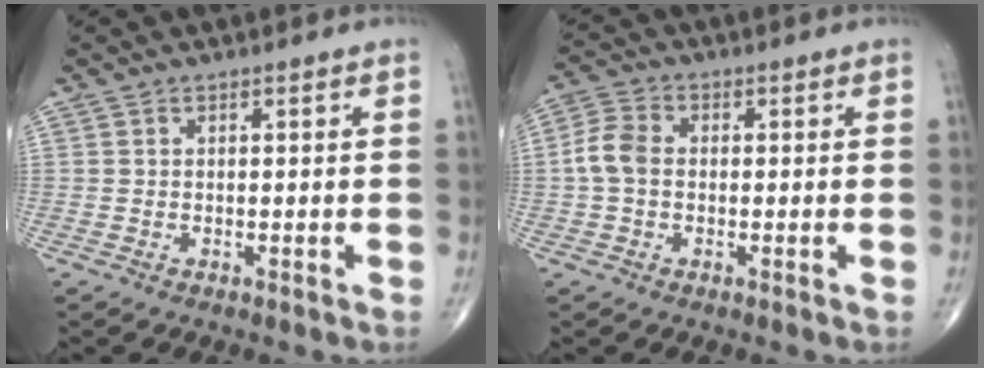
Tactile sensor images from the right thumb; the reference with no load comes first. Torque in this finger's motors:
{"motor_torque": [-0.17, 0.32, 0.23, -0.07, 0.10]}